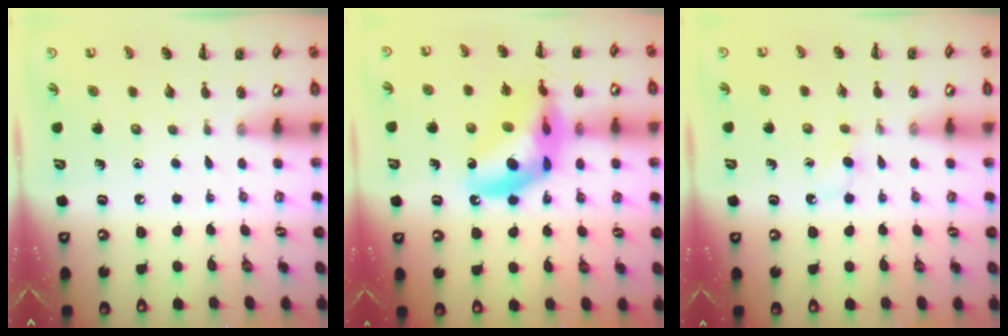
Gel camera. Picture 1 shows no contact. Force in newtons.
{"total": 15.3, "press": 14.8, "slide": 3.9}
{"total": 2.7, "press": 2.5, "slide": 1.0}